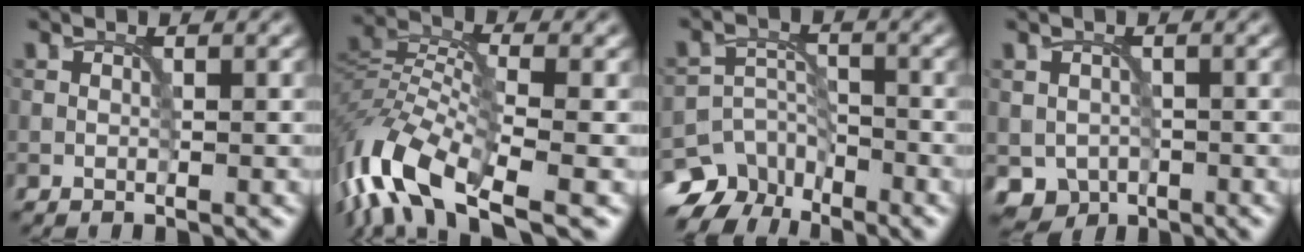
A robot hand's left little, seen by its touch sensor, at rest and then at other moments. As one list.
[{"total": 10.3, "force": [-5.6, 3.8, 7.7], "torque": [-0.156, 0.002, -0.121]}, {"total": 7.2, "force": [-5.7, 4.0, 1.8], "torque": [-0.009, -0.002, -0.095]}, {"total": 3.1, "force": [-1.2, 2.6, 1.0], "torque": [-0.018, -0.013, -0.019]}]